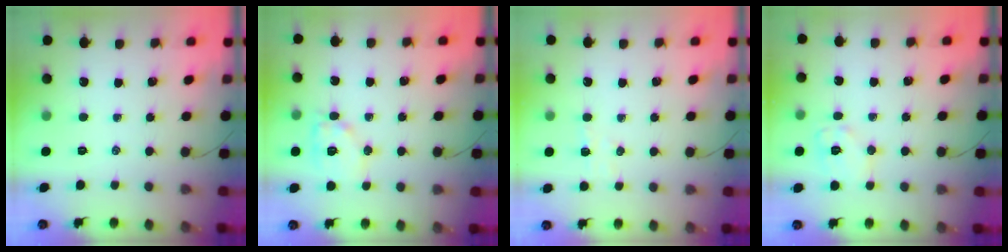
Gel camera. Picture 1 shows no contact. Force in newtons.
{"total": 11.1, "press": 11.1, "slide": 1.2}
{"total": 4.0, "press": 3.9, "slide": 0.9}
{"total": 8.7, "press": 8.6, "slide": 0.5}